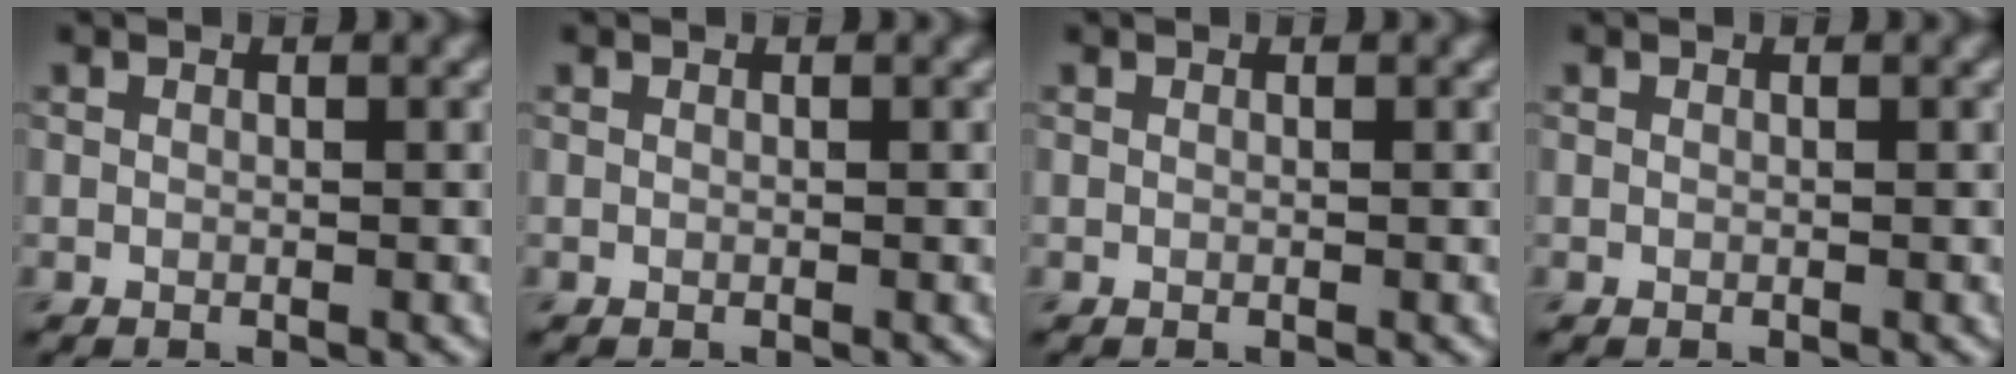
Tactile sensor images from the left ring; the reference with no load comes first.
{"total": 0.0}
{"total": 0.0}
{"total": 0.0}